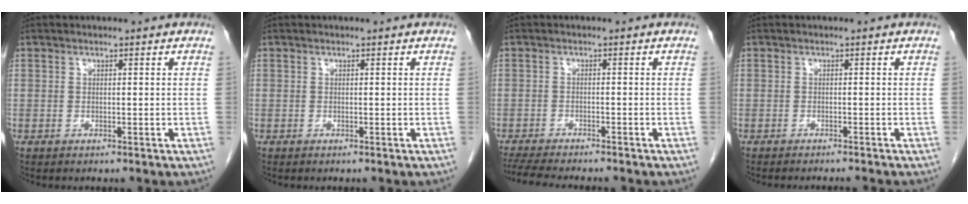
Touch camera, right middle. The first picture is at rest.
{"total": 0.0}
{"total": 10.0, "force": [-8.8, 1.2, 4.6], "torque": [-0.066, -0.014, -0.129]}
{"total": 3.9, "force": [-3.6, -0.6, 1.1], "torque": [-0.005, -0.005, -0.046]}